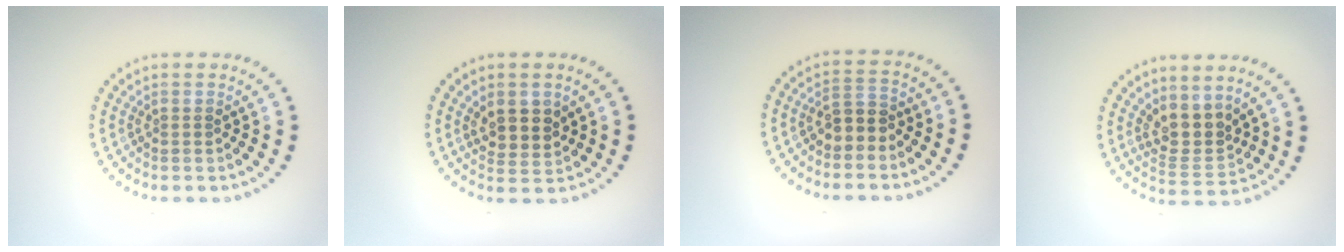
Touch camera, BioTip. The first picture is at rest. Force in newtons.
{"total": 2.8, "press": 2.5, "slide": 1.3}
{"total": 2.4, "press": 2.2, "slide": 1.0}
{"total": 3.2, "press": 2.5, "slide": 2.0}